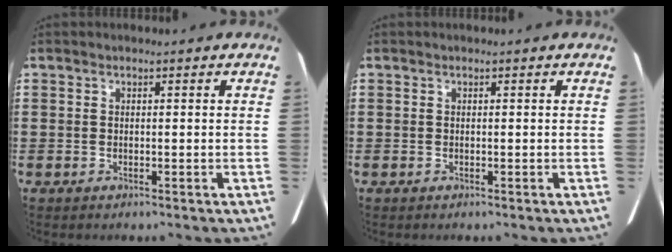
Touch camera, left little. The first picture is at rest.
{"total": 0.0}